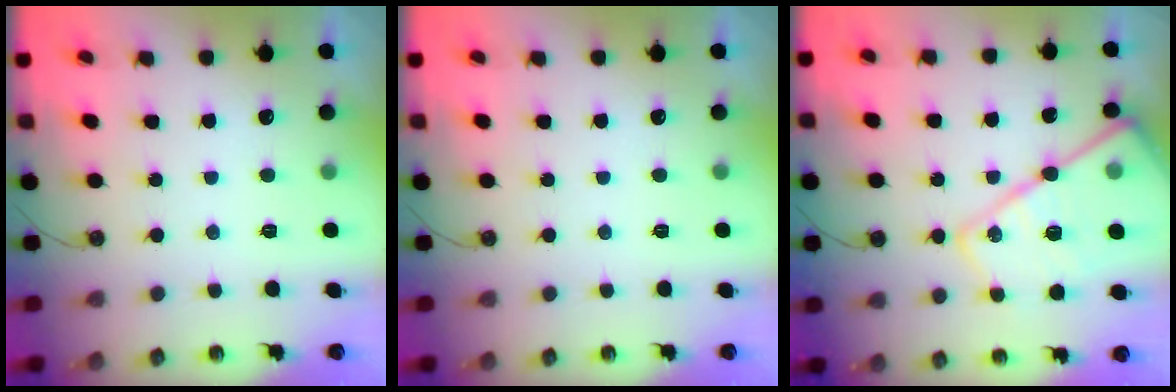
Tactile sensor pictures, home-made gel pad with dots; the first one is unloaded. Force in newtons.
{"total": 0.0}
{"total": 22.9, "press": 22.8, "slide": 2.0}